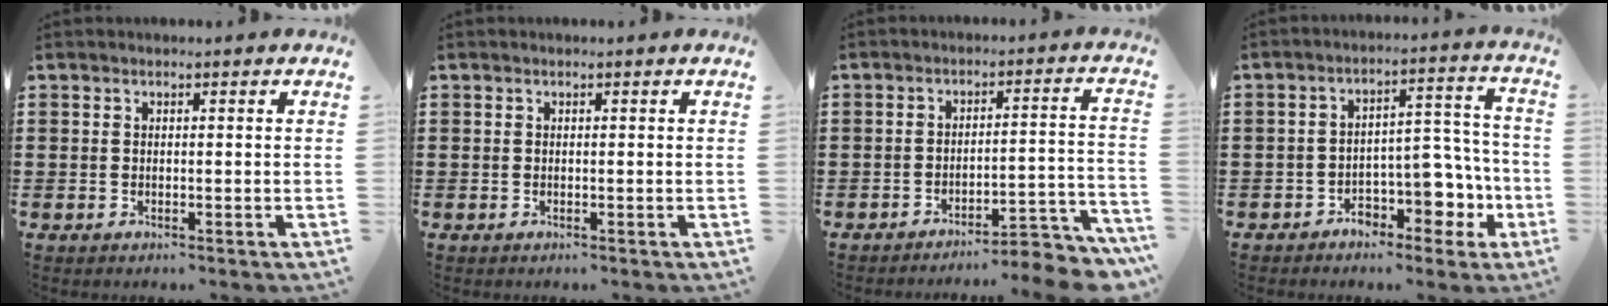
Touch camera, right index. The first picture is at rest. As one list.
[{"total": 0.0}, {"total": 4.9, "force": [-4.5, 0.2, 1.9], "torque": [-0.034, -0.010, -0.091]}, {"total": 7.1, "force": [-3.4, 4.7, 4.0], "torque": [-0.054, 0.011, -0.060]}]